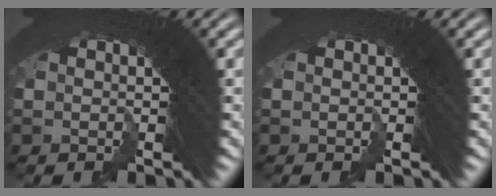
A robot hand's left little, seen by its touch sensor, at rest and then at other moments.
{"total": 0.0}